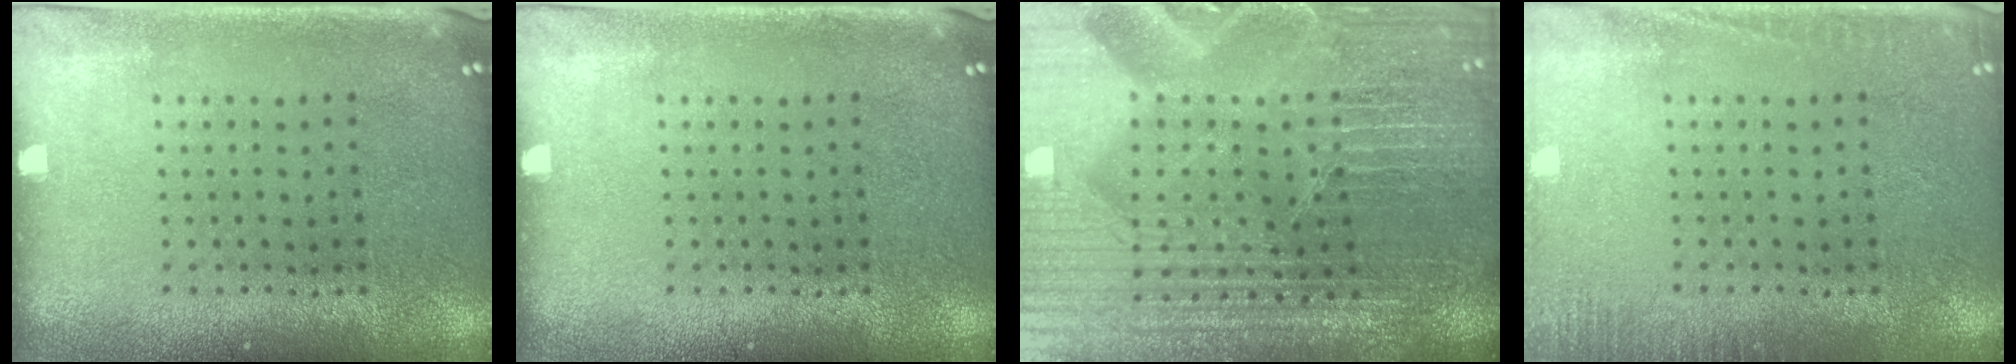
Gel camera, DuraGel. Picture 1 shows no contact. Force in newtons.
{"total": 0.0}
{"total": 5.7, "press": 5.3, "slide": 2.2}
{"total": 1.9, "press": 1.9, "slide": 0.4}